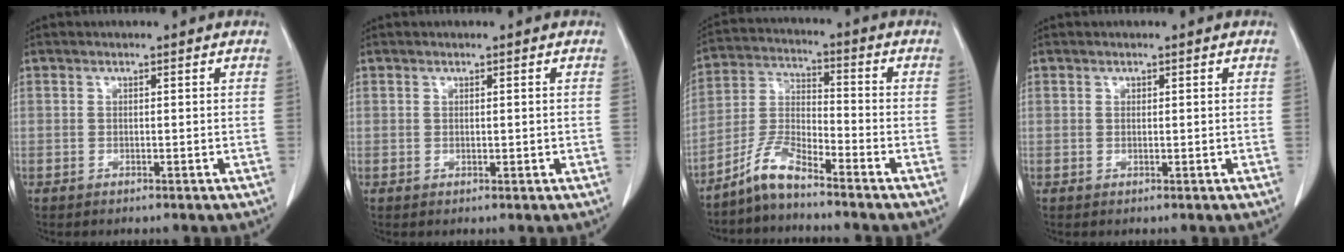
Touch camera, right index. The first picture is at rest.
{"total": 0.5, "force": [0.0, 0.2, 0.5], "torque": [-0.010, -0.002, 0.003]}
{"total": 6.4, "force": [-5.5, 0.7, 3.1], "torque": [-0.074, -0.004, -0.113]}
{"total": 0.0}